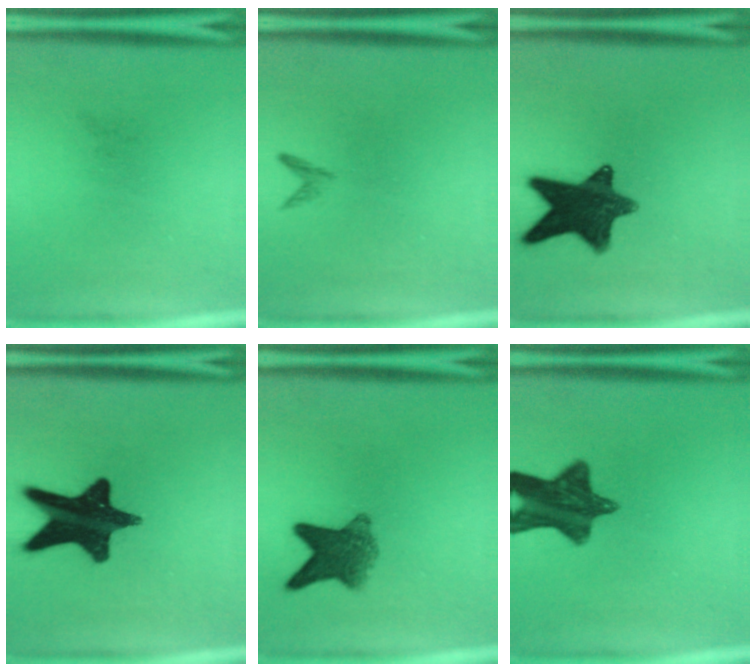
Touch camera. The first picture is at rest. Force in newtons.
{"total": 0.8}
{"total": 13.0}
{"total": 16.7}
{"total": 6.8}
{"total": 11.6}